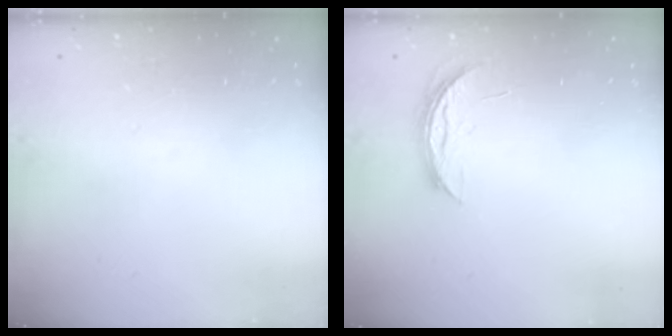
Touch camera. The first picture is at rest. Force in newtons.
{"total": 4.2, "press": 4.2, "slide": 0.5}